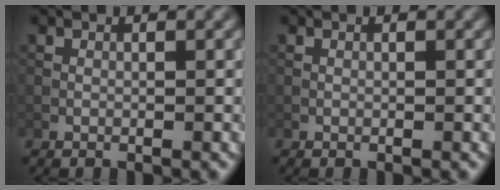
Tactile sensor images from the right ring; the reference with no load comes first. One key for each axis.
{"total": 0.0}